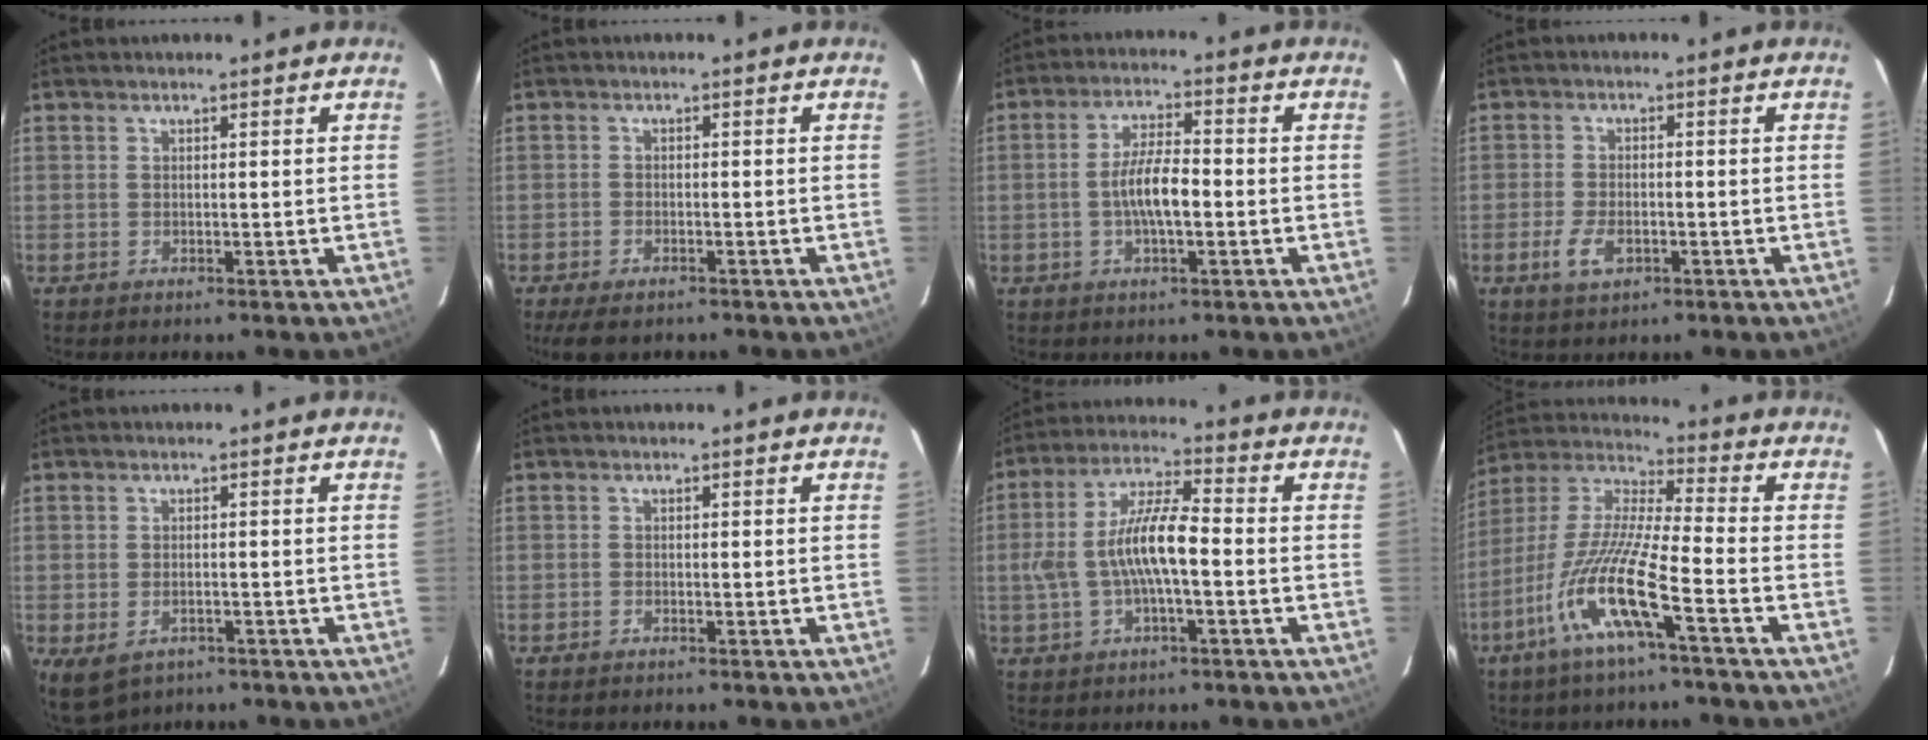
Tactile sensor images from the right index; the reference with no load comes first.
{"total": 5.2, "force": [-3.8, 2.2, 2.7], "torque": [-0.070, -0.016, -0.066]}
{"total": 9.4, "force": [-2.0, 2.5, 8.9], "torque": [-0.171, 0.006, -0.036]}
{"total": 5.1, "force": [-2.1, 2.6, 3.9], "torque": [-0.089, -0.006, -0.038]}
{"total": 5.2, "force": [-2.7, 3.4, 3.0], "torque": [-0.059, -0.017, -0.035]}
{"total": 0.7, "force": [-0.6, 0.3, 0.2], "torque": [-0.004, 0.001, -0.013]}
{"total": 11.2, "force": [-1.6, 2.8, 10.8], "torque": [-0.216, 0.010, -0.027]}
{"total": 14.8, "force": [-7.6, 1.0, 12.7], "torque": [-0.255, -0.018, -0.155]}